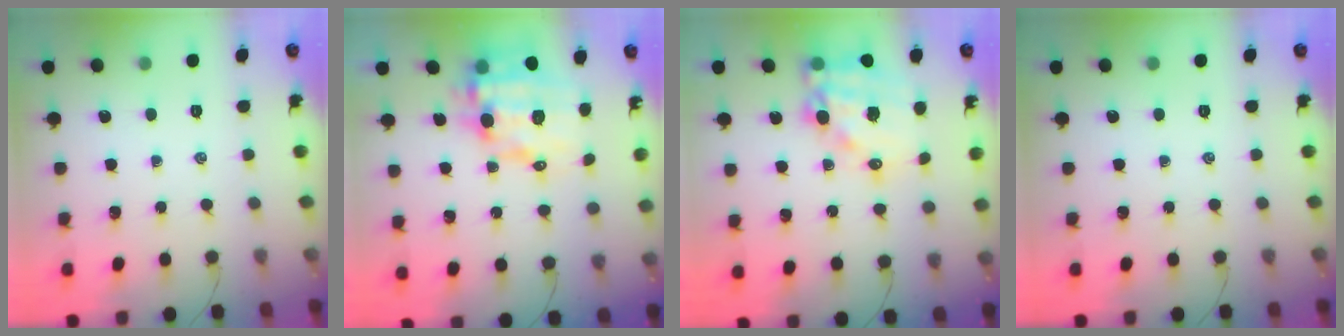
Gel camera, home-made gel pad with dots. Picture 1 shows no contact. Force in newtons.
{"total": 12.4, "press": 11.9, "slide": 3.5}
{"total": 15.5, "press": 15.1, "slide": 3.7}
{"total": 0.0}